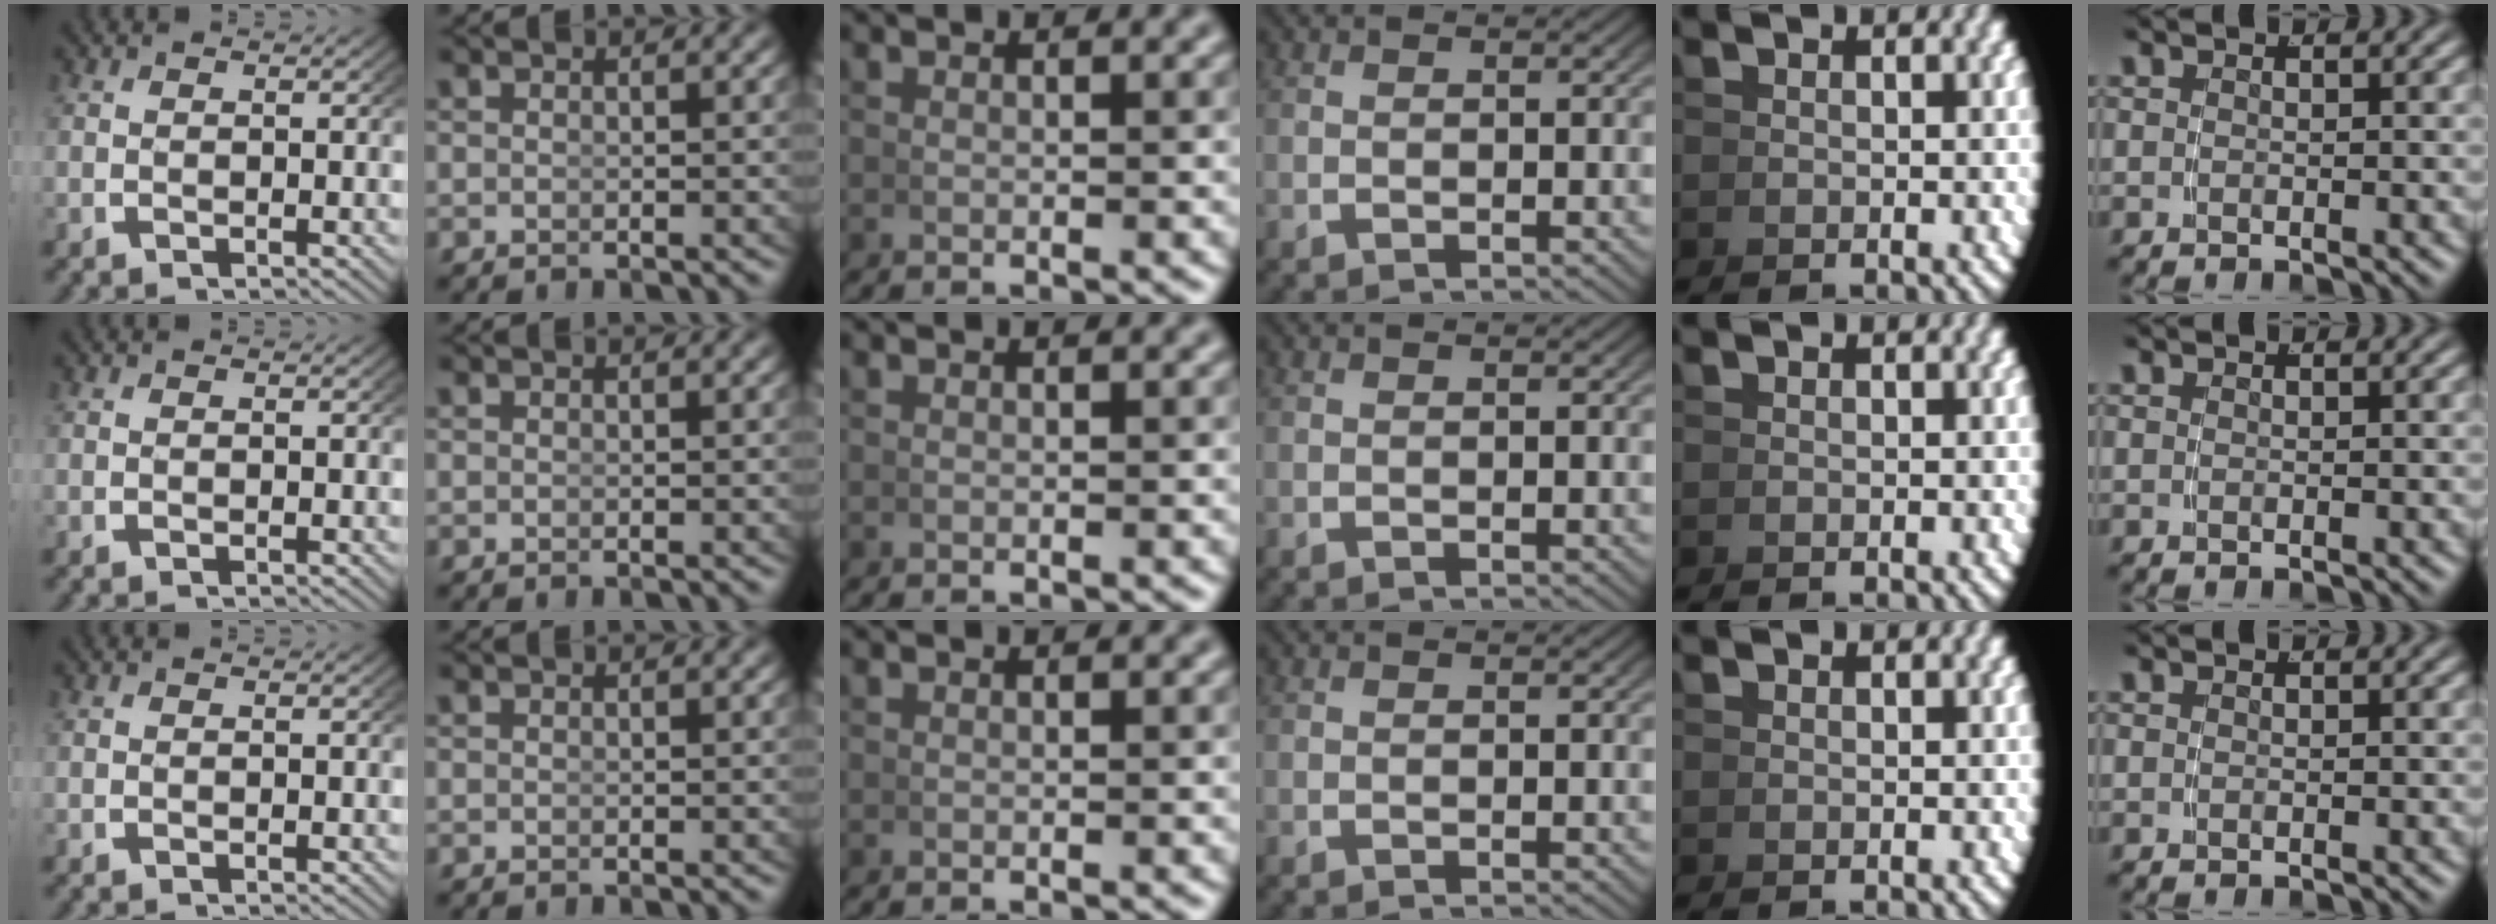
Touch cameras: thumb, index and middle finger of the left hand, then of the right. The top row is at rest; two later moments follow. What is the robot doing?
{"motion": "lift_and_place", "object": "dispenser bottle"}